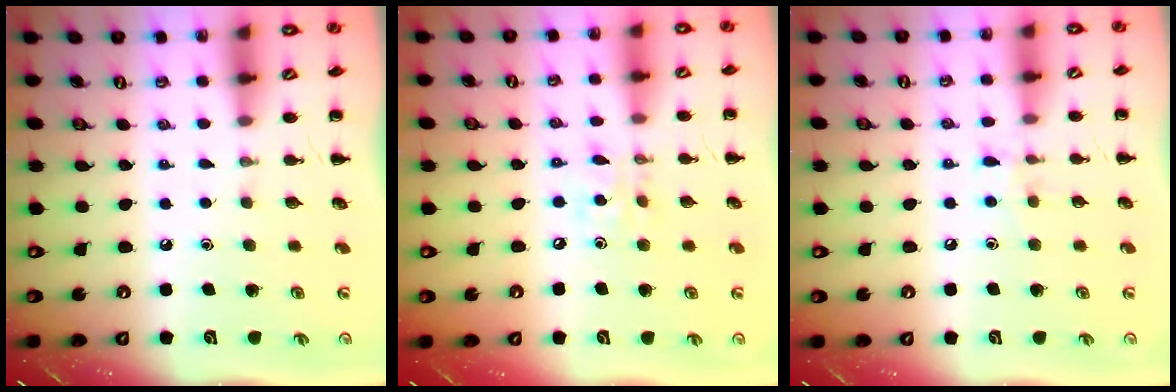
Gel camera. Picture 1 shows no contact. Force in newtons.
{"total": 6.4, "press": 6.2, "slide": 1.3}
{"total": 6.6, "press": 6.3, "slide": 2.0}